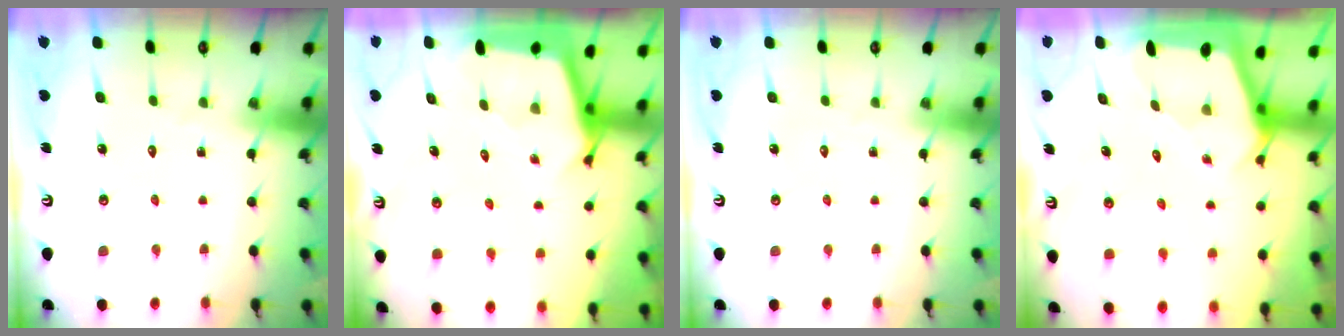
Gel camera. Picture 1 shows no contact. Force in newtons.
{"total": 2.7, "press": 2.7, "slide": 0.1}
{"total": 0.0}
{"total": 2.1, "press": 2.1, "slide": 0.1}